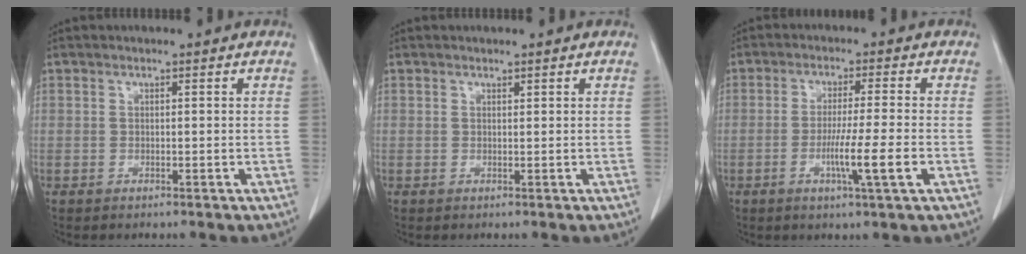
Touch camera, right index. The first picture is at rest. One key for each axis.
{"total": 0.0}
{"total": 7.0, "fx": -2.2, "fy": -0.8, "fz": 6.7, "tx": -0.113, "ty": -0.013, "tz": -0.037}